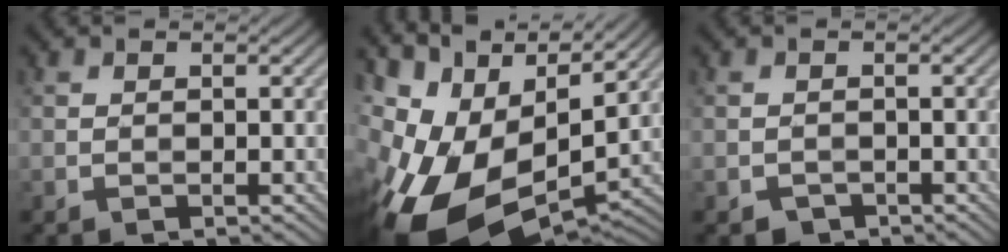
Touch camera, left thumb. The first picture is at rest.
{"total": 16.7, "force": [-2.5, 9.7, 13.4], "torque": [-0.293, -0.028, -0.024]}
{"total": 1.3, "force": [-1.0, 0.9, 0.3], "torque": [-0.004, -0.003, -0.019]}